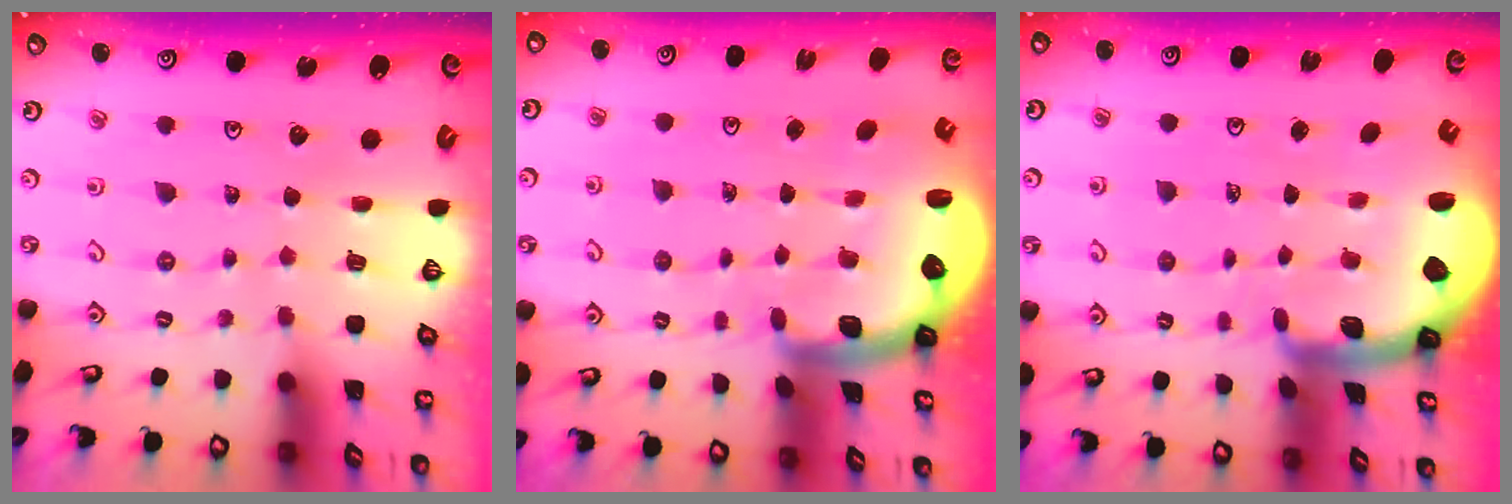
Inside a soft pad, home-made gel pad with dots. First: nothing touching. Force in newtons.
{"total": 2.8, "press": 2.5, "slide": 1.4}
{"total": 2.4, "press": 2.3, "slide": 0.5}